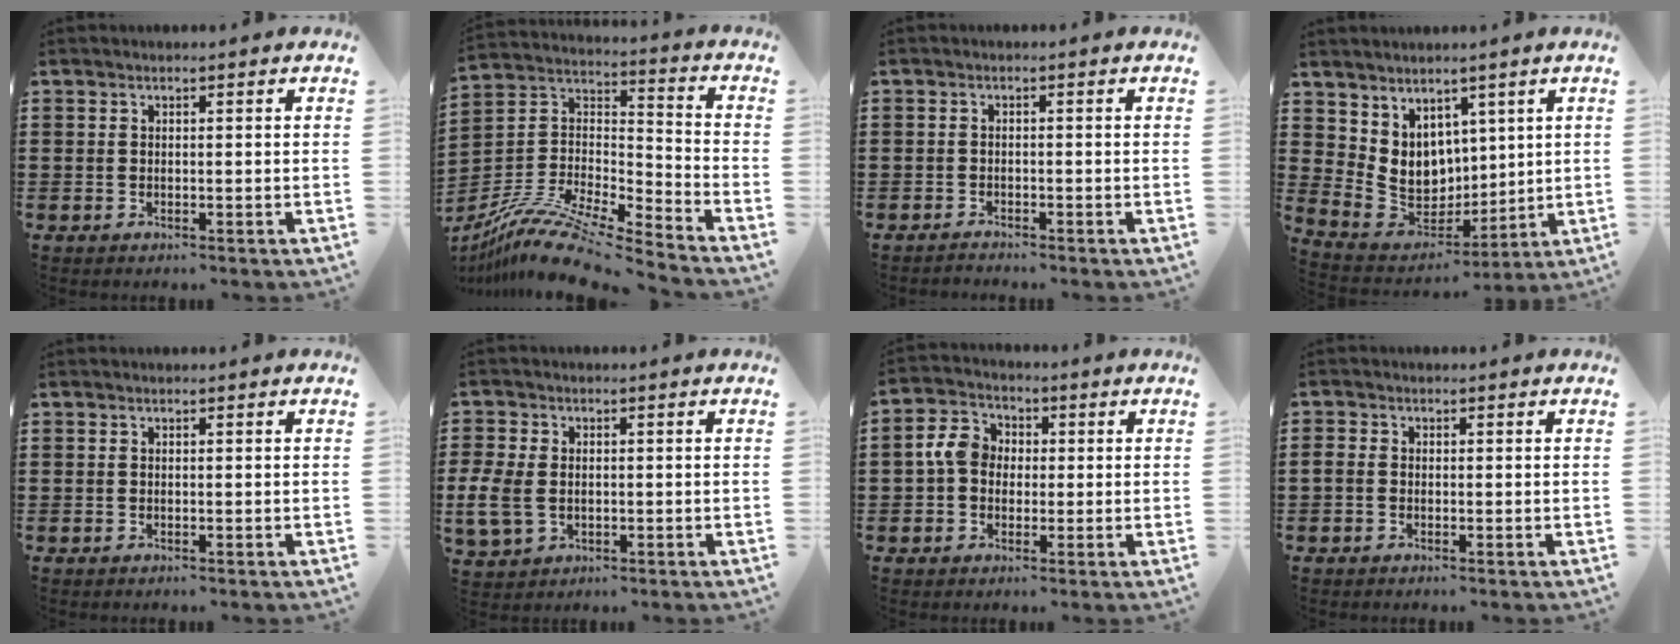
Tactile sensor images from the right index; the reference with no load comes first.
{"total": 12.2, "force": [-10.4, 1.8, 6.2], "torque": [-0.127, 0.016, -0.206]}
{"total": 1.1, "force": [-1.1, 0.0, -0.1], "torque": [-0.002, 0.000, -0.024]}
{"total": 7.2, "force": [2.8, 6.2, 2.2], "torque": [-0.088, -0.024, 0.061]}
{"total": 0.0}
{"total": 5.3, "force": [-0.7, 3.9, 3.6], "torque": [-0.103, -0.002, -0.021]}
{"total": 5.2, "force": [-0.1, 4.2, 3.1], "torque": [-0.083, 0.006, -0.007]}
{"total": 1.1, "force": [-0.7, 0.8, 0.5], "torque": [-0.019, -0.002, -0.016]}